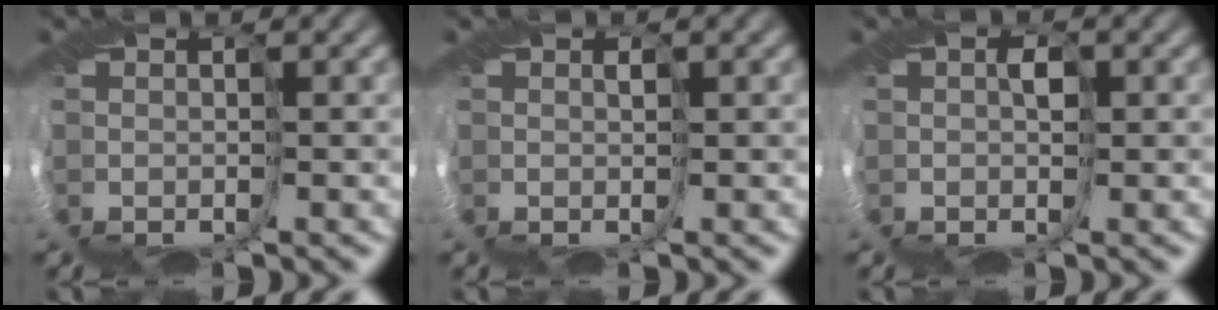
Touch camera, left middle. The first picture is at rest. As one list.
[{"total": 0.0}, {"total": 1.0, "force": [0.1, 0.5, 0.8], "torque": [-0.014, 0.003, 0.003]}]